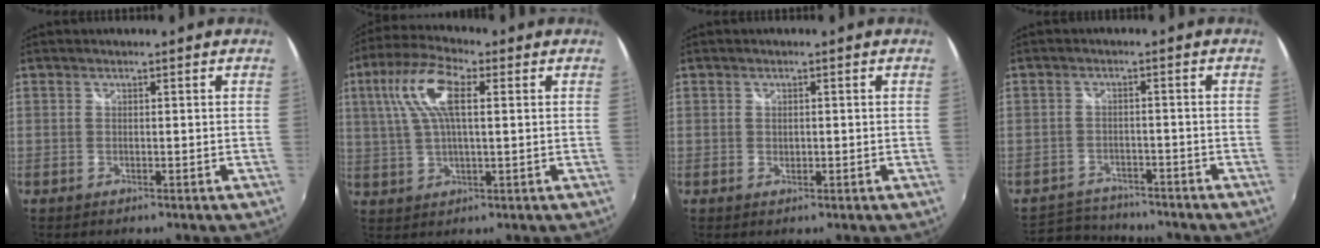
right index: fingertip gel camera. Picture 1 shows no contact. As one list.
[{"total": 11.1, "force": [3.2, 3.9, 9.9], "torque": [-0.198, 0.022, 0.058]}, {"total": 0.7, "force": [0.0, 0.6, 0.5], "torque": [-0.006, 0.002, 0.001]}, {"total": 7.2, "force": [-6.5, 3.0, 0.9], "torque": [-0.037, 0.013, -0.102]}]